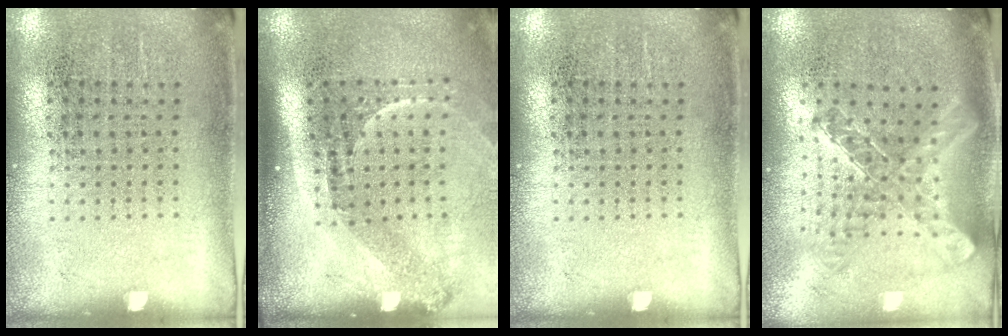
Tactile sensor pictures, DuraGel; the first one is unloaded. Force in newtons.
{"total": 2.2, "press": 1.4, "slide": 1.7}
{"total": 0.0}
{"total": 1.1, "press": 1.0, "slide": 0.3}